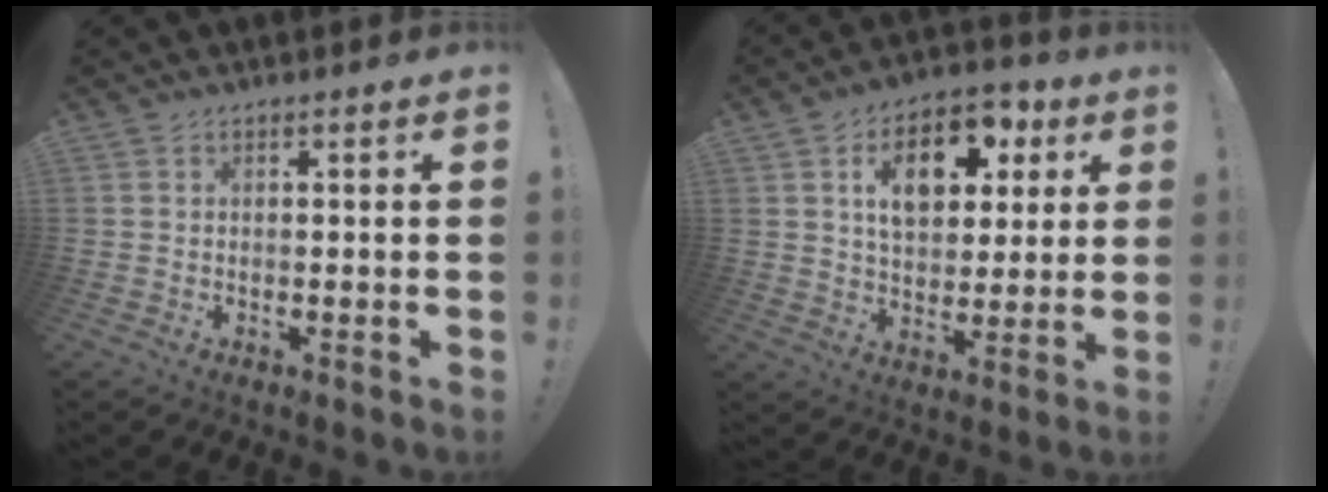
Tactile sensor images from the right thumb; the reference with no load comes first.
{"total": 14.8, "force": [5.3, 9.9, 9.7], "torque": [-0.148, -0.006, 0.098]}